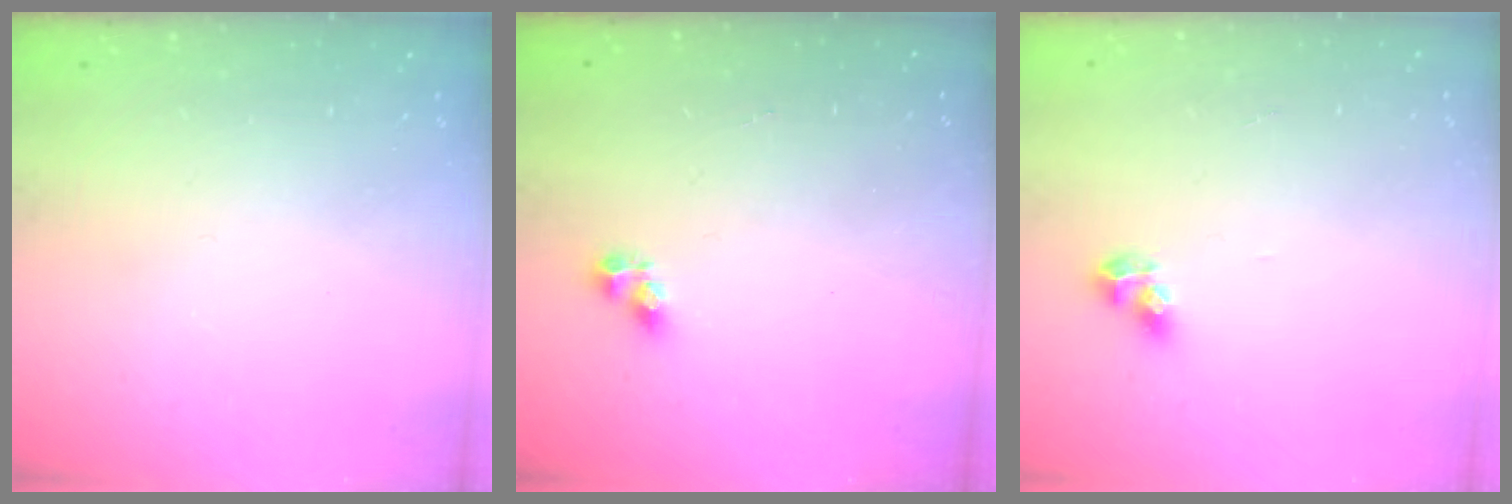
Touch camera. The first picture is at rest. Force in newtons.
{"total": 4.6, "press": 4.6, "slide": 0.2}
{"total": 5.5, "press": 5.5, "slide": 0.5}